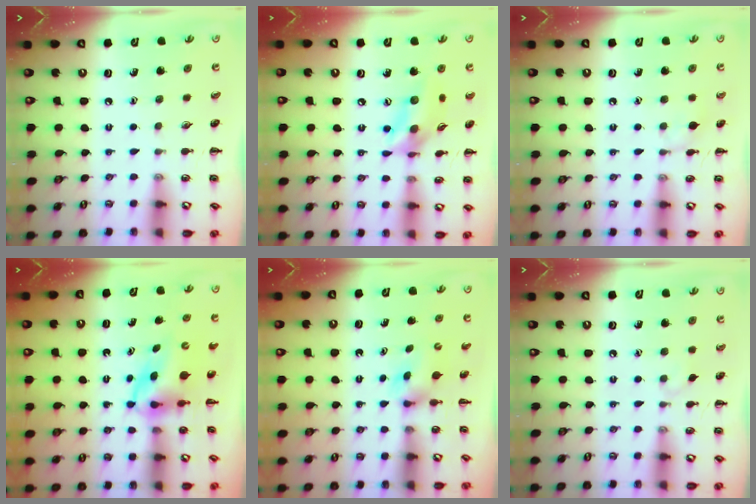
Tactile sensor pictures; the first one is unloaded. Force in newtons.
{"total": 12.5, "press": 12.3, "slide": 2.6}
{"total": 5.0, "press": 4.6, "slide": 1.9}
{"total": 5.8, "press": 5.8, "slide": 1.0}
{"total": 2.9, "press": 2.6, "slide": 1.3}
{"total": 3.5, "press": 3.2, "slide": 1.2}